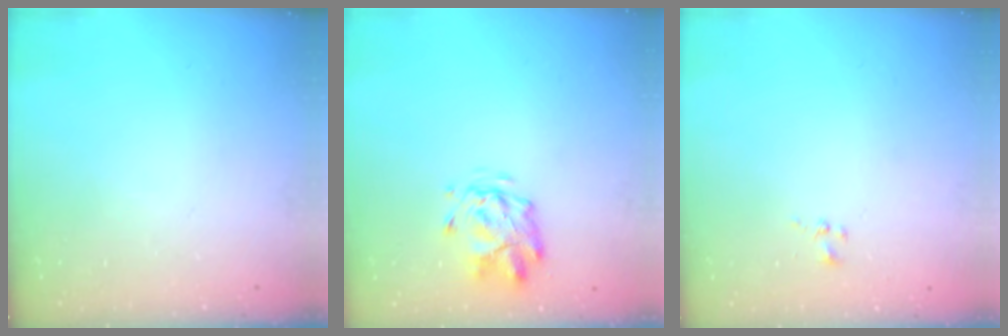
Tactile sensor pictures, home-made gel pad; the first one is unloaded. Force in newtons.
{"total": 2.9, "press": 2.5, "slide": 1.5}
{"total": 0.8, "press": 0.8, "slide": 0.3}